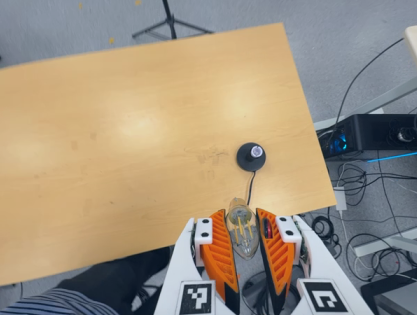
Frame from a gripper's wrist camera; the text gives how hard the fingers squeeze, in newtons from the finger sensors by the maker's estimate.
{"total": 20.5, "left": 24.0, "right": 17.0}